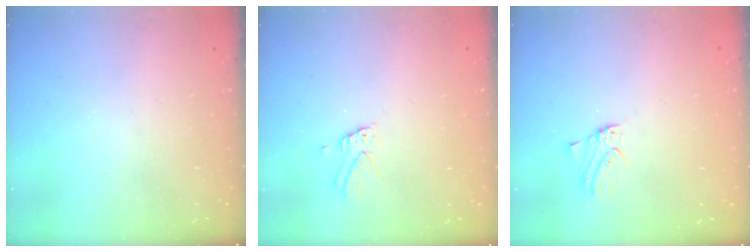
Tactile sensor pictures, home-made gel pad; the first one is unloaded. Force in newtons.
{"total": 2.9, "press": 2.9, "slide": 0.1}
{"total": 0.0}